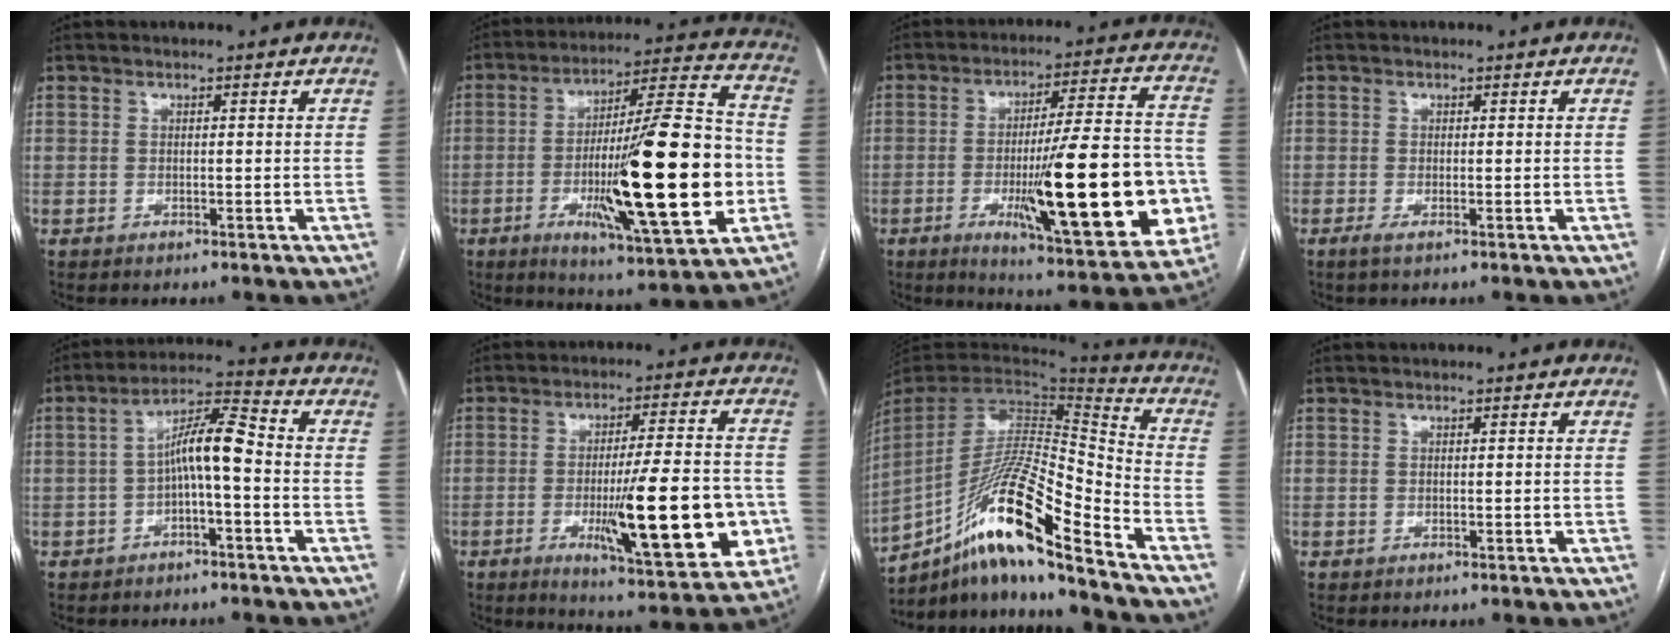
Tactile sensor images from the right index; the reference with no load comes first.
{"total": 24.9, "force": [-4.6, 2.5, 24.4], "torque": [-0.378, -0.009, -0.072]}
{"total": 24.6, "force": [-5.6, 3.9, 23.6], "torque": [-0.308, -0.004, -0.069]}
{"total": 0.9, "force": [-0.5, -0.1, 0.7], "torque": [-0.017, -0.002, -0.010]}
{"total": 7.5, "force": [-1.1, 1.1, 7.3], "torque": [-0.130, 0.029, -0.021]}
{"total": 18.6, "force": [-4.3, 3.0, 17.8], "torque": [-0.245, -0.009, -0.053]}
{"total": 19.9, "force": [-14.0, 0.7, 14.1], "torque": [-0.287, -0.001, -0.259]}
{"total": 0.0}